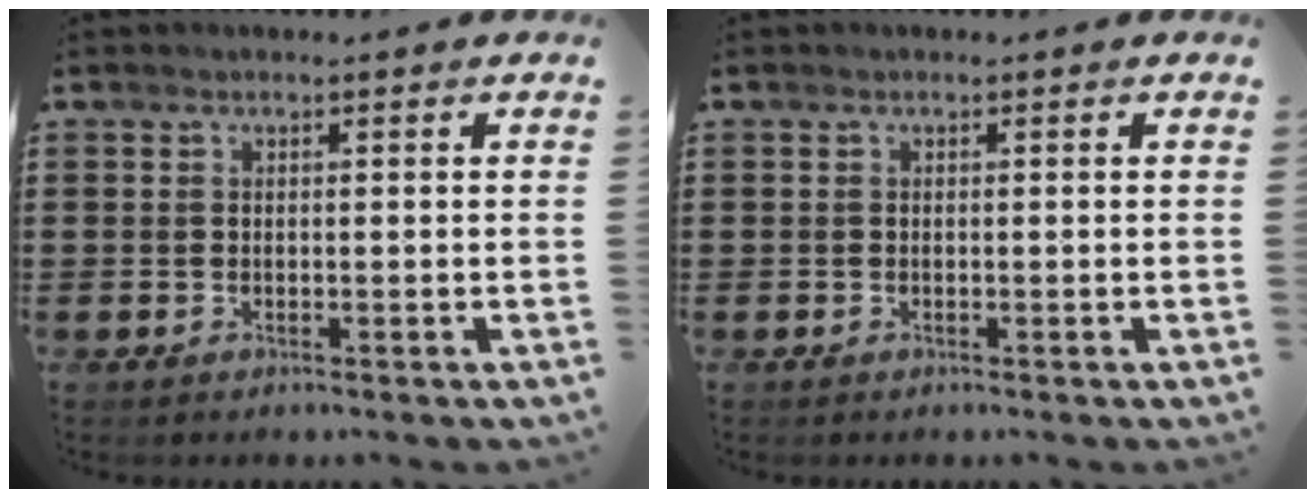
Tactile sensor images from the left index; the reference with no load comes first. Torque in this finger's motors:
{"motor_torque": [-0.01, -0.02, 0.00, 0.00]}